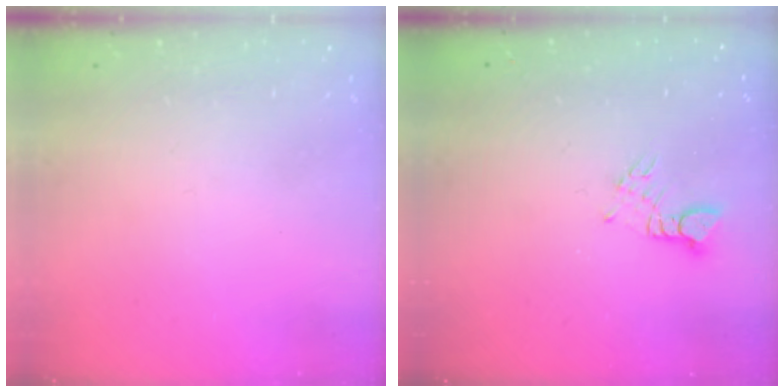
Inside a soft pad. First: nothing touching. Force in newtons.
{"total": 2.9, "press": 2.9, "slide": 0.1}